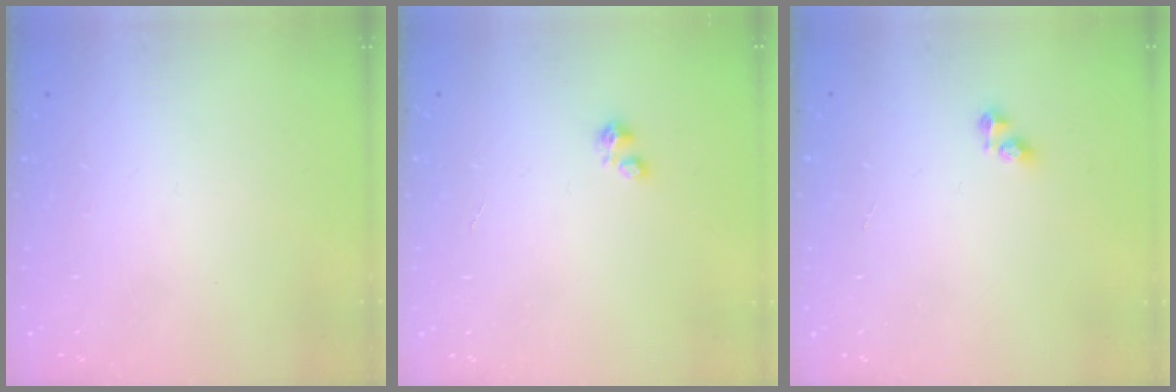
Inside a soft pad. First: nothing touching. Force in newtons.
{"total": 2.3, "press": 2.3, "slide": 0.3}
{"total": 2.9, "press": 2.9, "slide": 0.3}